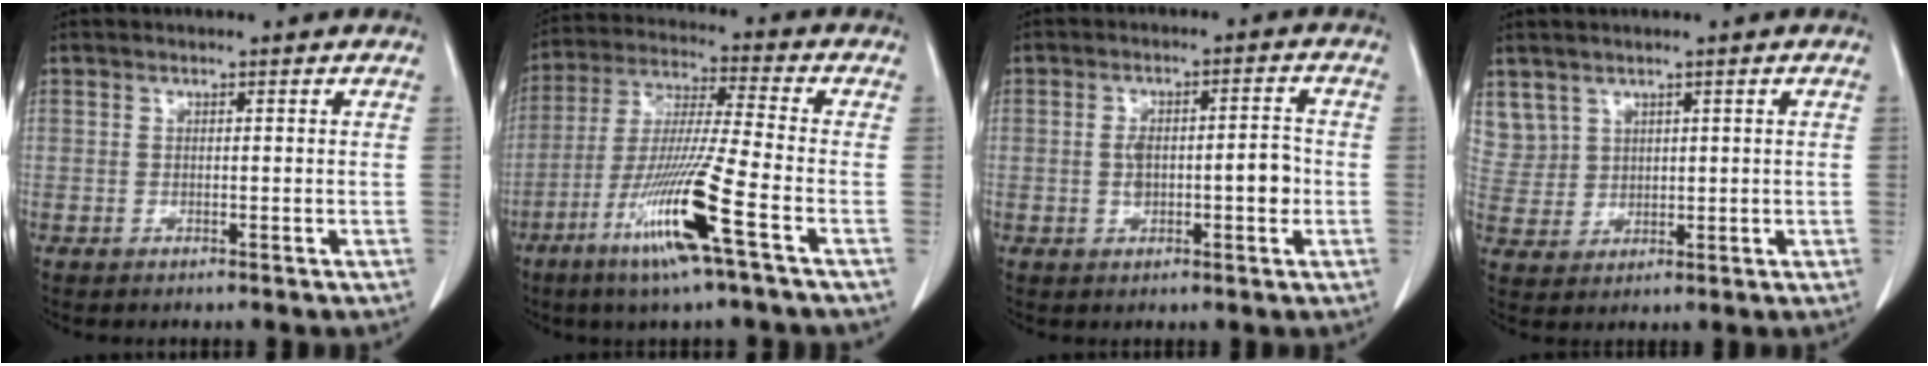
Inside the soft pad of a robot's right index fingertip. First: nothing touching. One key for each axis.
{"total": 14.2, "fx": -6.6, "fy": -1.0, "fz": 12.6, "tx": -0.255, "ty": -0.025, "tz": -0.126}
{"total": 6.3, "fx": -0.8, "fy": 2.2, "fz": 5.8, "tx": -0.104, "ty": 0.015, "tz": -0.009}
{"total": 6.0, "fx": 3.6, "fy": 4.8, "fz": 0.6, "tx": -0.021, "ty": 0.013, "tz": 0.088}